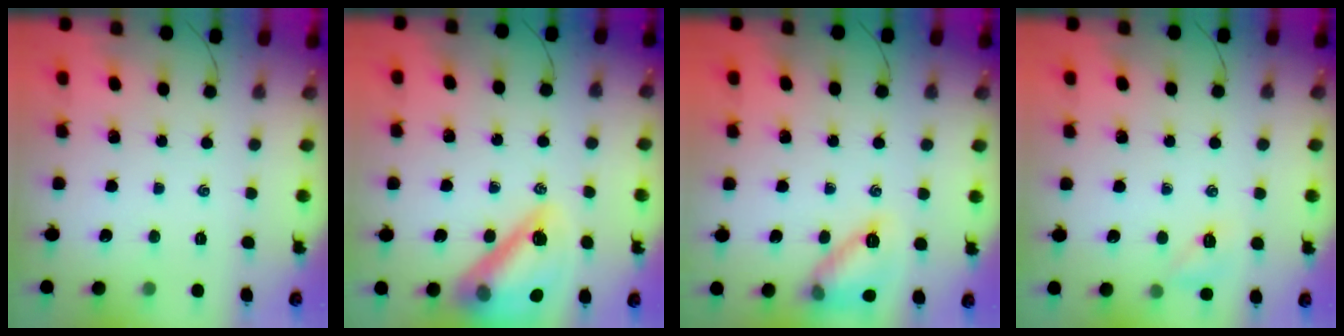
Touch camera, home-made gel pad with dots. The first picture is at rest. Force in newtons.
{"total": 20.1, "press": 19.8, "slide": 3.2}
{"total": 11.6, "press": 11.6, "slide": 0.3}
{"total": 5.7, "press": 5.6, "slide": 1.3}